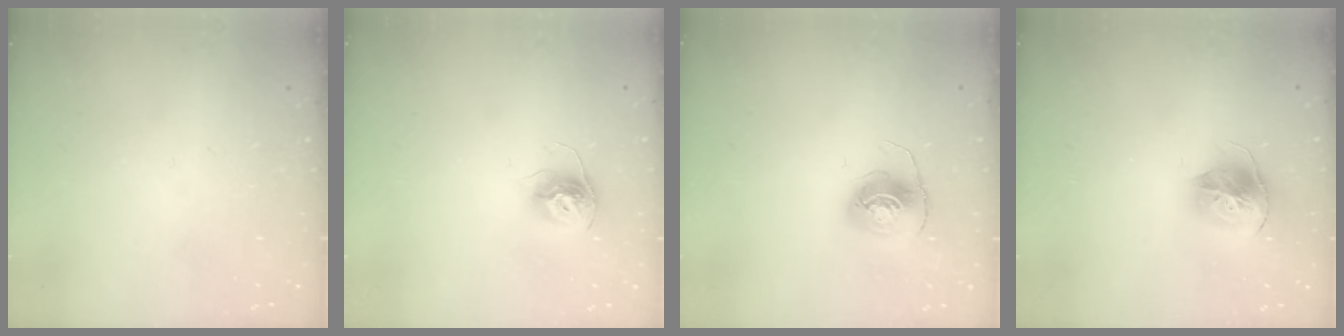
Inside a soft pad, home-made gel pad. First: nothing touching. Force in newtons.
{"total": 10.8, "press": 10.8, "slide": 0.8}
{"total": 6.8, "press": 6.8, "slide": 0.3}
{"total": 14.8, "press": 14.7, "slide": 1.6}